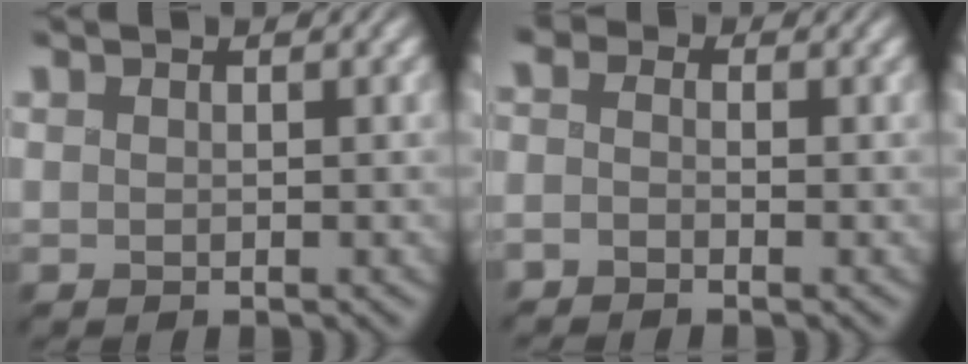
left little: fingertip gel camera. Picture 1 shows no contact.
{"total": 1.4, "force": [-0.6, 1.0, 0.7], "torque": [-0.006, 0.000, -0.031]}